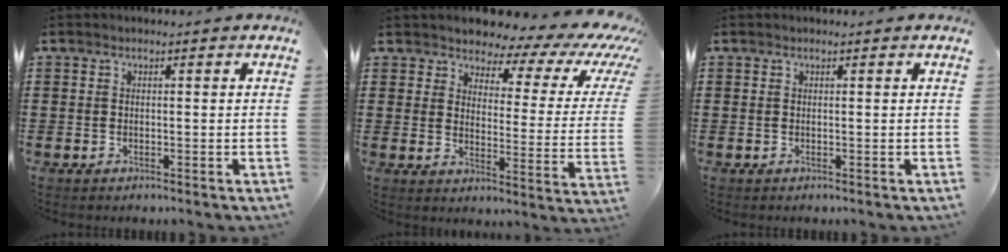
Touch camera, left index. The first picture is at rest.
{"total": 5.7, "force": [4.7, 2.1, 2.5], "torque": [-0.059, -0.038, 0.076]}
{"total": 0.0}